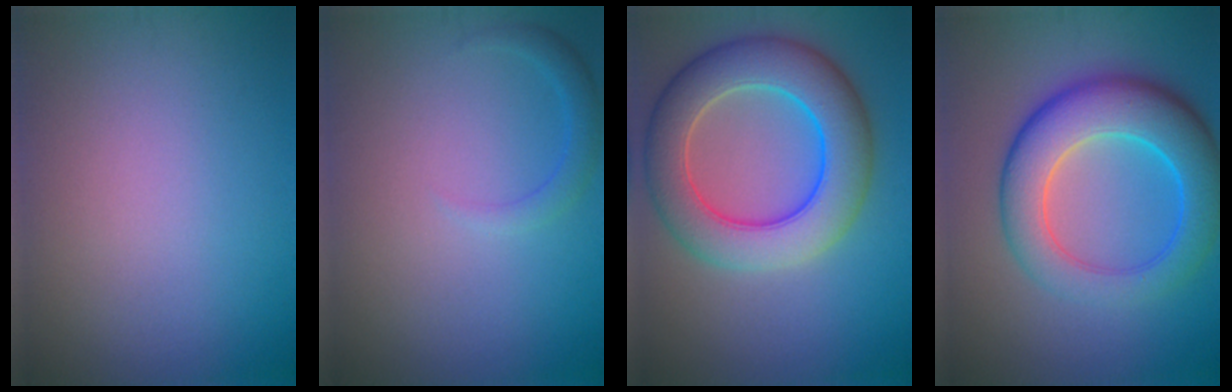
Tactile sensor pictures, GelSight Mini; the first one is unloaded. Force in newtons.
{"total": 1.6, "press": 1.6, "slide": 0.1}
{"total": 9.3, "press": 9.3, "slide": 0.3}
{"total": 8.9, "press": 8.9, "slide": 0.3}